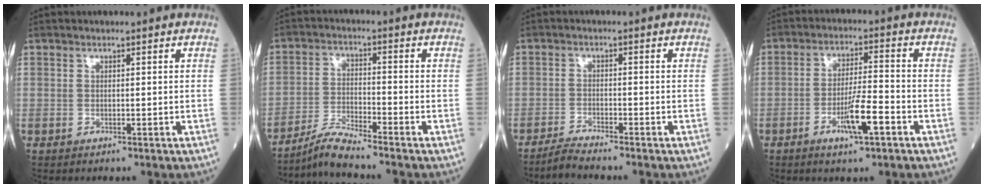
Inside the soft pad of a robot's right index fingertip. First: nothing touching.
{"total": 5.4, "force": [-5.0, -1.1, 1.5], "torque": [-0.033, -0.020, -0.097]}
{"total": 3.0, "force": [-2.9, -0.8, 0.4], "torque": [-0.014, -0.016, -0.058]}
{"total": 7.3, "force": [-3.3, 0.7, 6.5], "torque": [-0.121, -0.003, -0.057]}